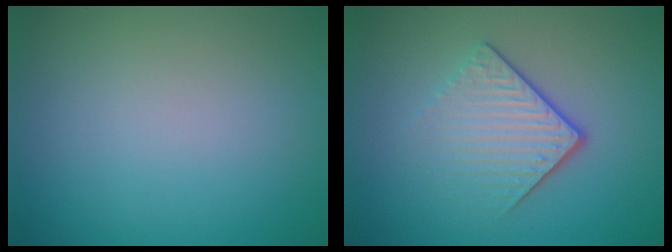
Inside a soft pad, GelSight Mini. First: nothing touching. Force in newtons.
{"total": 4.2, "press": 2.9, "slide": 3.1}